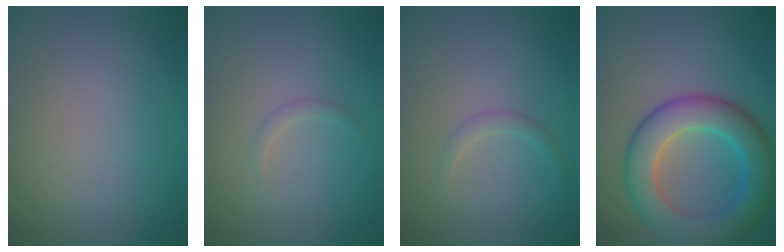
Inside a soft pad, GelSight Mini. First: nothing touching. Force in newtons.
{"total": 0.8, "press": 0.8, "slide": 0.0}
{"total": 1.1, "press": 1.1, "slide": 0.1}
{"total": 8.4, "press": 8.3, "slide": 0.3}